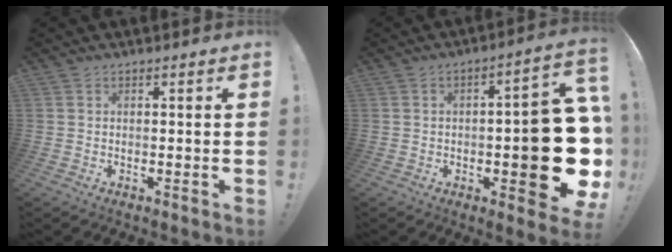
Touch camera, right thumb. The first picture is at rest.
{"total": 17.7, "force": [-3.4, 5.9, 16.4], "torque": [-0.191, 0.008, -0.043]}